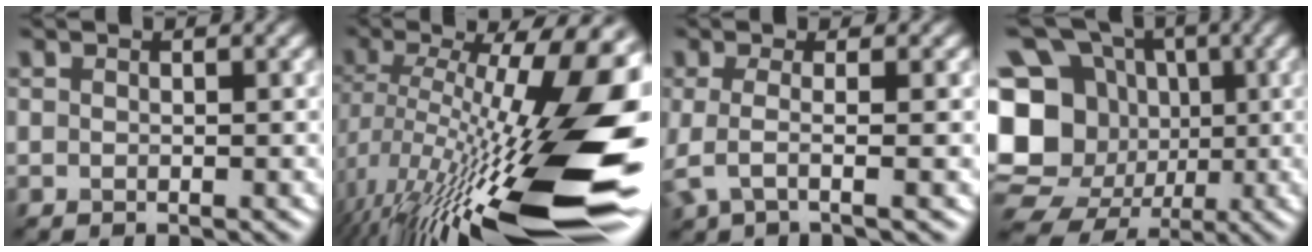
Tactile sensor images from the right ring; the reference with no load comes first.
{"total": 17.8, "force": [-2.4, 5.3, 16.9], "torque": [-0.280, -0.006, -0.047]}
{"total": 3.0, "force": [-0.3, 0.8, 2.9], "torque": [-0.057, -0.007, -0.013]}
{"total": 16.8, "force": [-1.4, 15.0, 7.2], "torque": [-0.175, 0.012, -0.051]}